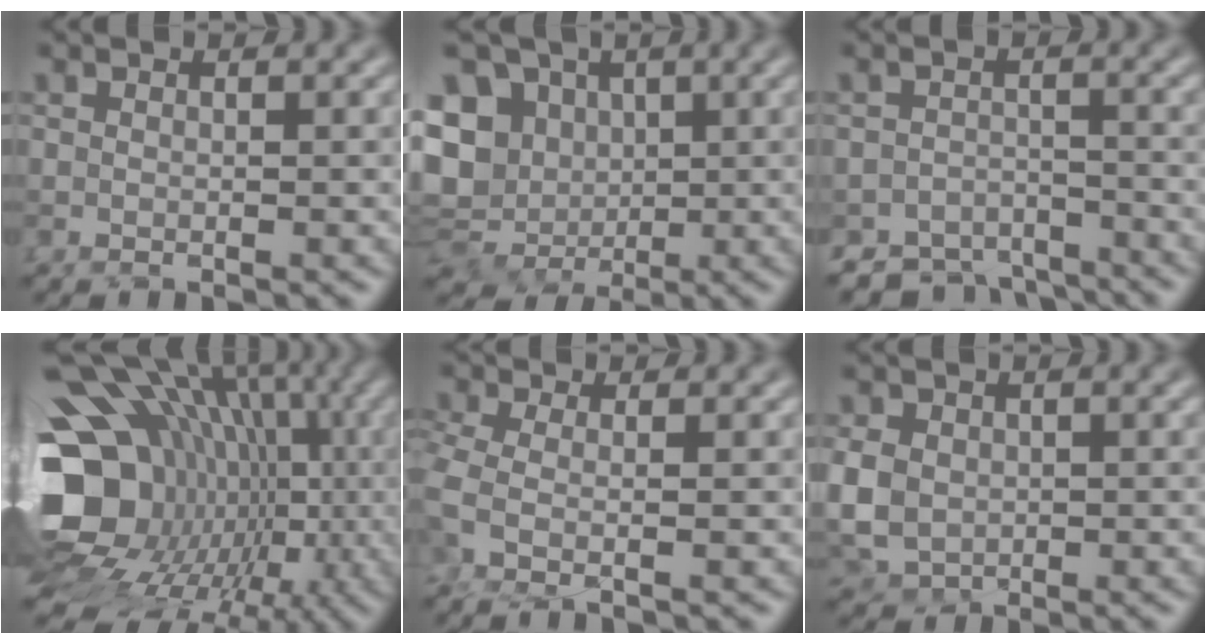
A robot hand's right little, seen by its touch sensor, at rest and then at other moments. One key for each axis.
{"total": 11.1, "fx": 1.4, "fy": 9.5, "fz": 5.7, "tx": -0.105, "ty": 0.010, "tz": 0.003}
{"total": 4.3, "fx": -4.1, "fy": 1.3, "fz": -0.2, "tx": 0.020, "ty": -0.002, "tz": -0.068}
{"total": 19.8, "fx": -1.7, "fy": 15.8, "fz": 11.9, "tx": -0.182, "ty": 0.006, "tz": -0.032}
{"total": 1.3, "fx": -0.1, "fy": 0.4, "fz": 1.2, "tx": -0.036, "ty": -0.006, "tz": -0.013}
{"total": 2.9, "fx": 0.4, "fy": 2.6, "fz": 1.1, "tx": -0.028, "ty": 0.006, "tz": 0.007}